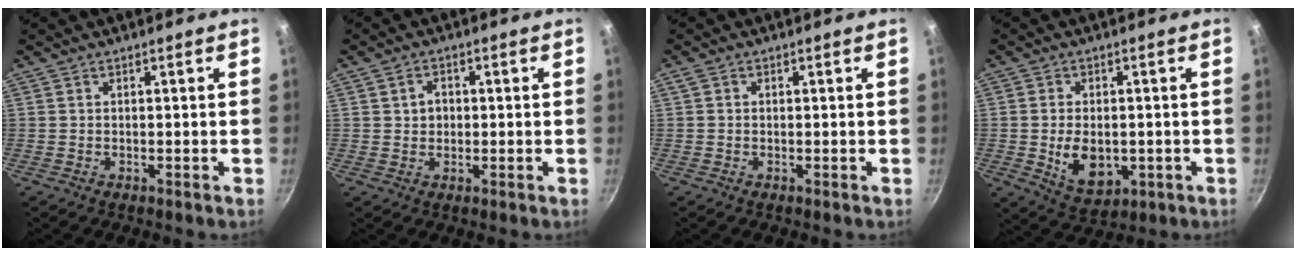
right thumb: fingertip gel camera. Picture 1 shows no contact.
{"total": 3.7, "force": [0.4, 3.1, 2.0], "torque": [-0.014, 0.006, 0.005]}
{"total": 1.1, "force": [0.2, 0.9, 0.6], "torque": [-0.013, 0.005, 0.002]}
{"total": 9.1, "force": [-1.2, 6.0, 6.7], "torque": [-0.096, -0.005, -0.004]}